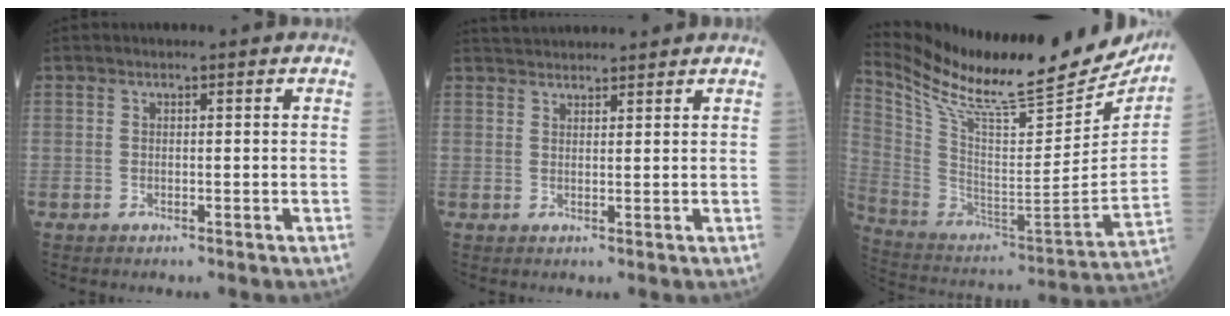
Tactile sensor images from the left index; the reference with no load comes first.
{"total": 5.3, "force": [5.2, 0.6, 1.2], "torque": [-0.020, 0.032, 0.080]}
{"total": 30.4, "force": [26.6, 4.2, 14.1], "torque": [-0.258, -0.083, 0.392]}